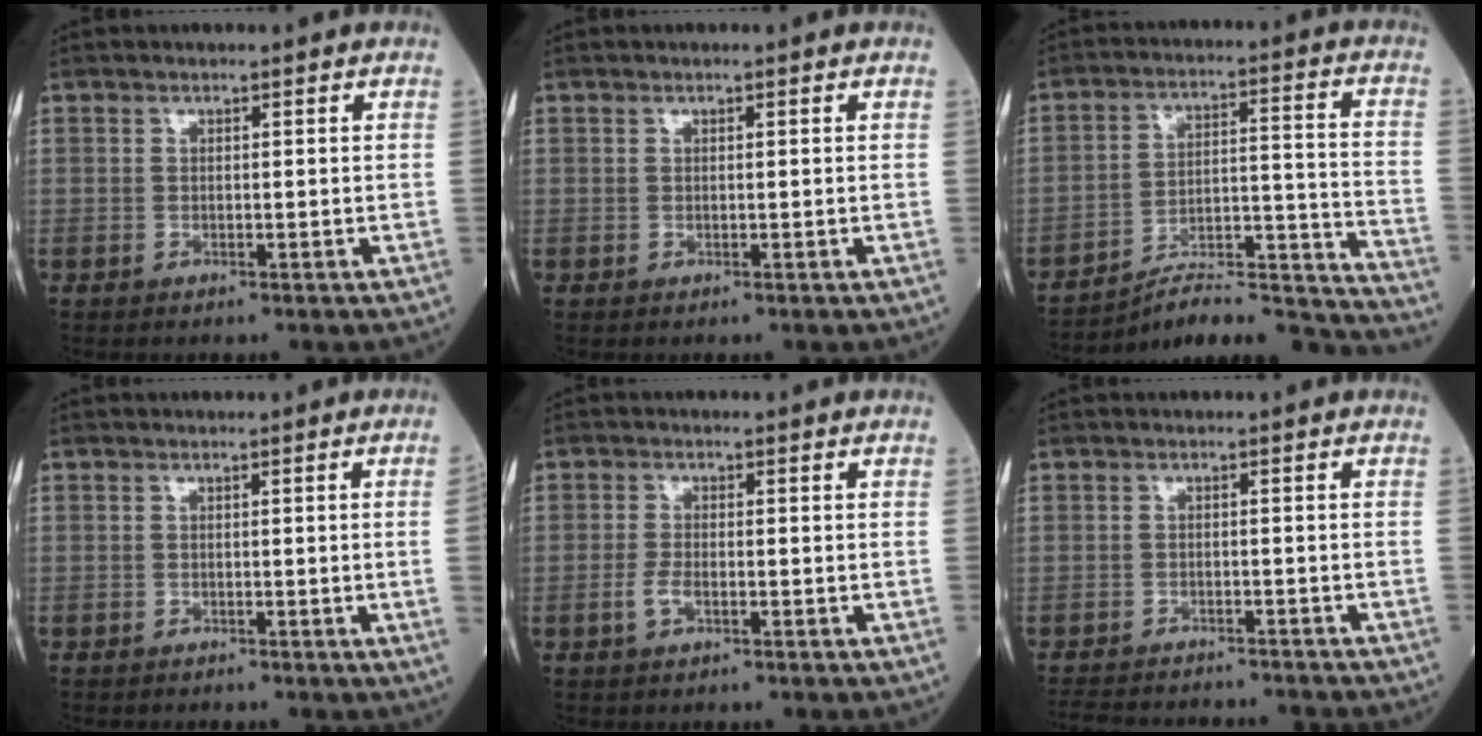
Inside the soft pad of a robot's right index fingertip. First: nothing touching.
{"total": 0.0}
{"total": 20.9, "force": [-20.1, -0.2, 5.8], "torque": [-0.047, 0.028, -0.290]}
{"total": 1.6, "force": [-0.7, -0.6, 1.3], "torque": [-0.018, -0.001, -0.015]}
{"total": 2.4, "force": [-0.9, 0.9, 2.0], "torque": [-0.045, 0.000, -0.019]}
{"total": 12.1, "force": [-11.3, 2.6, 3.4], "torque": [-0.067, 0.001, -0.151]}